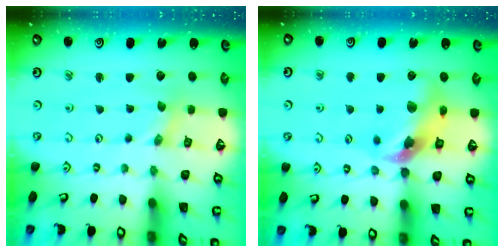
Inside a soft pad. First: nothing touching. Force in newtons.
{"total": 13.0, "press": 12.9, "slide": 1.8}